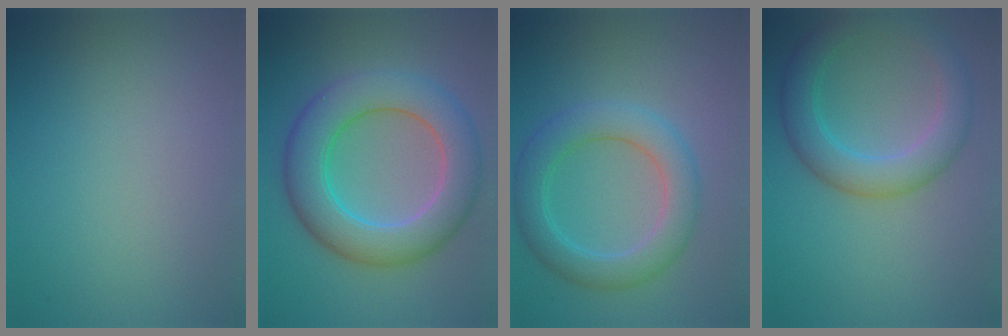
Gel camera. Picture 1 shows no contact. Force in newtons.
{"total": 8.4, "press": 8.3, "slide": 0.6}
{"total": 5.0, "press": 5.0, "slide": 0.2}
{"total": 4.9, "press": 4.9, "slide": 0.1}